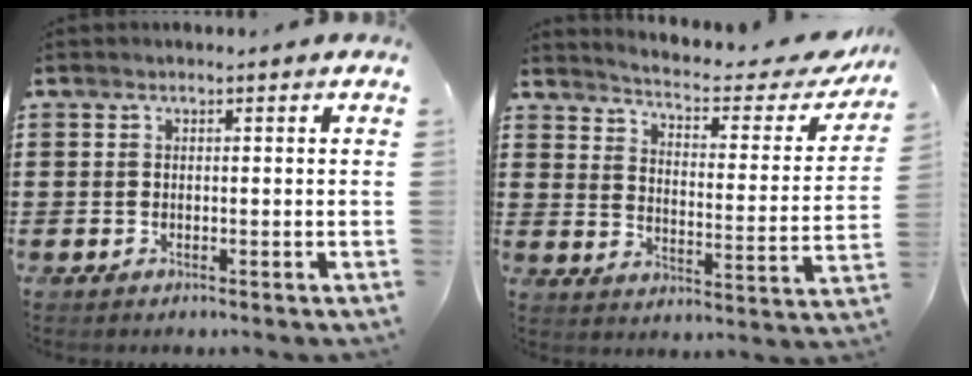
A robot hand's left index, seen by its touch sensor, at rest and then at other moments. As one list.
[{"total": 3.7, "force": [3.2, 0.4, 1.8], "torque": [-0.053, -0.027, 0.045]}]